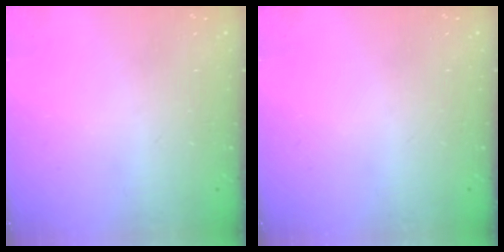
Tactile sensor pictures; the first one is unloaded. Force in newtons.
{"total": 0.0}